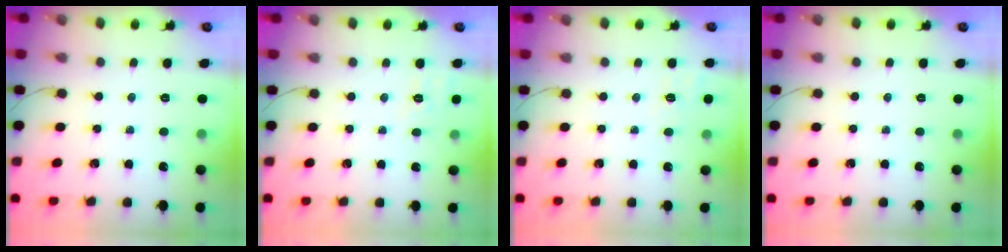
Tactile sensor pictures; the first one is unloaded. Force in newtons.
{"total": 8.0, "press": 7.8, "slide": 2.0}
{"total": 7.7, "press": 7.5, "slide": 1.9}
{"total": 0.0}